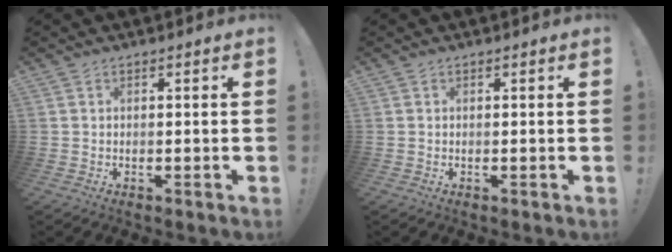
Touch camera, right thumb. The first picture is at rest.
{"total": 0.0}